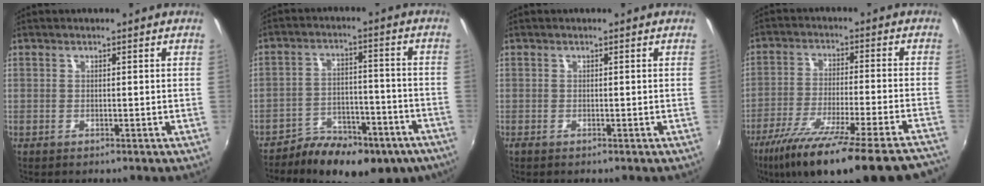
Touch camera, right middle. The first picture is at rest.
{"total": 16.3, "force": [-11.8, 7.4, 8.4], "torque": [-0.145, -0.004, -0.156]}
{"total": 0.0}
{"total": 26.7, "force": [-22.2, 1.6, 14.6], "torque": [-0.246, -0.084, -0.330]}